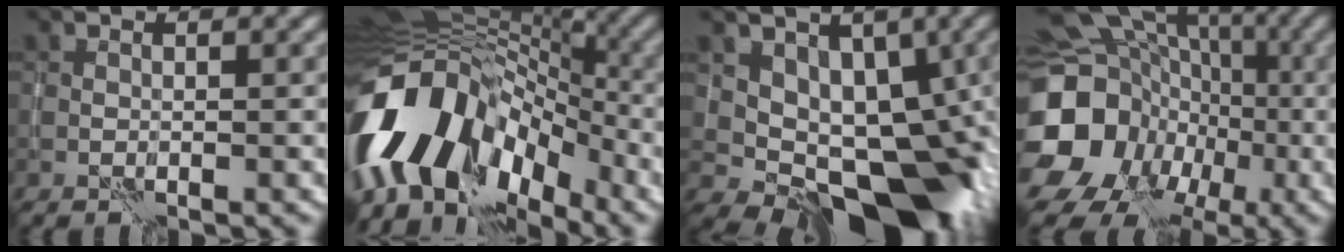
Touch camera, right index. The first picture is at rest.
{"total": 14.9, "force": [-5.3, 9.5, 10.2], "torque": [-0.209, 0.003, -0.102]}
{"total": 10.6, "force": [0.4, 6.7, 8.2], "torque": [-0.090, -0.014, 0.005]}
{"total": 18.0, "force": [-2.9, 16.2, 7.2], "torque": [-0.152, -0.013, -0.077]}